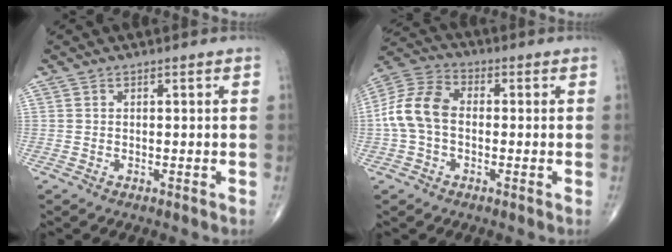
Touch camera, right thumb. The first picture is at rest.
{"total": 10.4, "force": [-0.7, 7.0, 7.6], "torque": [-0.153, 0.031, -0.026]}